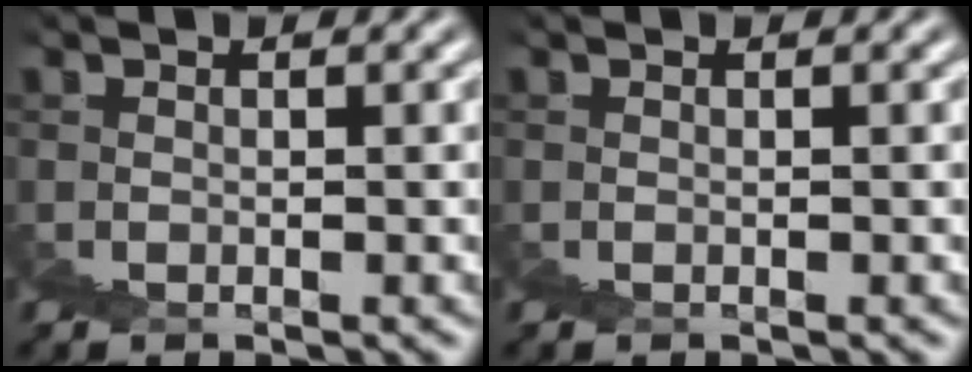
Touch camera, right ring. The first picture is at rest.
{"total": 0.0}